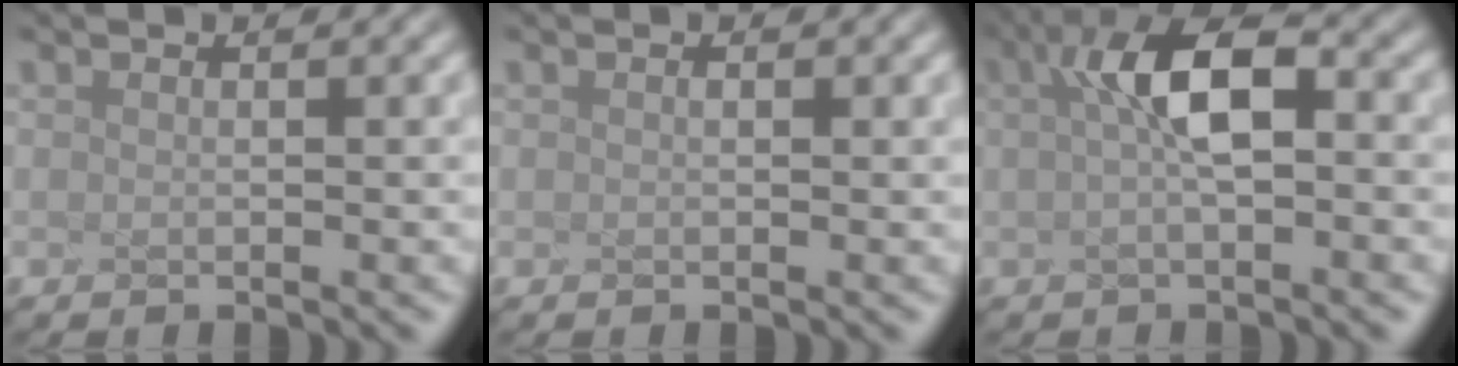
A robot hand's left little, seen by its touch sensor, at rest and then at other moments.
{"total": 0.0}
{"total": 3.6, "force": [-0.6, 0.3, 3.5], "torque": [-0.090, 0.006, 0.025]}